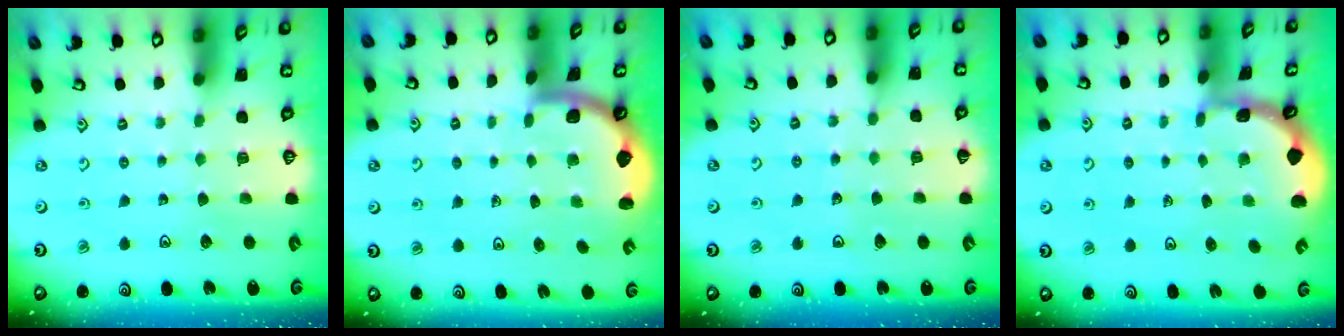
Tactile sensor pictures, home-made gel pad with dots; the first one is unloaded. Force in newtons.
{"total": 1.6, "press": 1.6, "slide": 0.1}
{"total": 2.8, "press": 2.8, "slide": 0.3}
{"total": 1.5, "press": 1.5, "slide": 0.2}